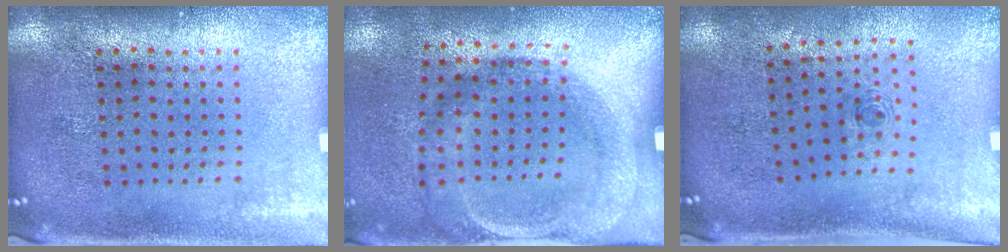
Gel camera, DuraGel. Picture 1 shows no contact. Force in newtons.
{"total": 1.8, "press": 1.2, "slide": 1.4}
{"total": 0.7, "press": 0.3, "slide": 0.6}